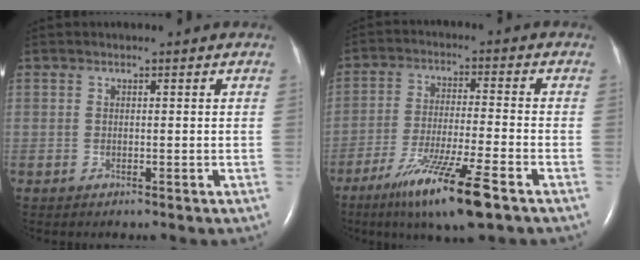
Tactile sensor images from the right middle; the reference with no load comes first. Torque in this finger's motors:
{"motor_torque": [1.28, -0.85, 0.58, 0.19]}